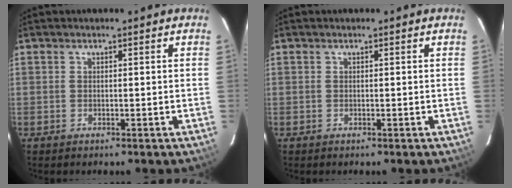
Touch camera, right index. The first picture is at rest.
{"total": 0.0}